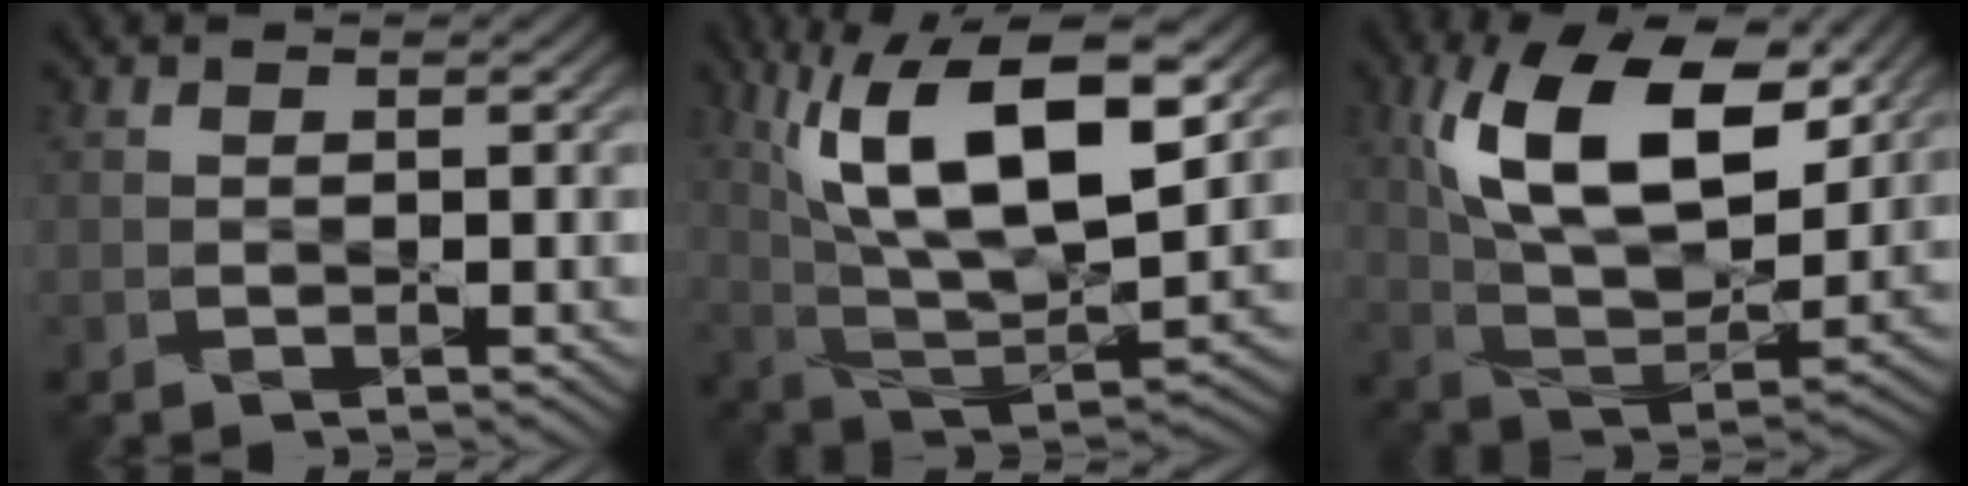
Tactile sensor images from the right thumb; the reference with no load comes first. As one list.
[{"total": 16.2, "force": [6.7, 6.0, 13.5], "torque": [-0.274, 0.001, 0.129]}, {"total": 15.8, "force": [6.5, 7.9, 12.0], "torque": [-0.236, 0.000, 0.122]}]